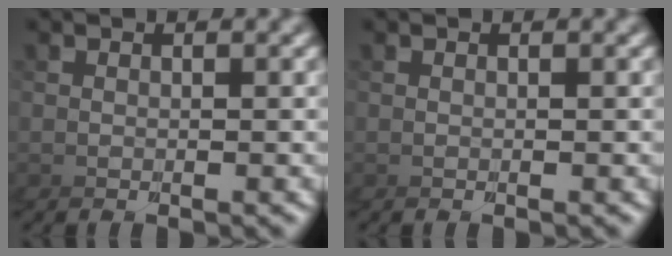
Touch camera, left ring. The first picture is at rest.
{"total": 0.0}